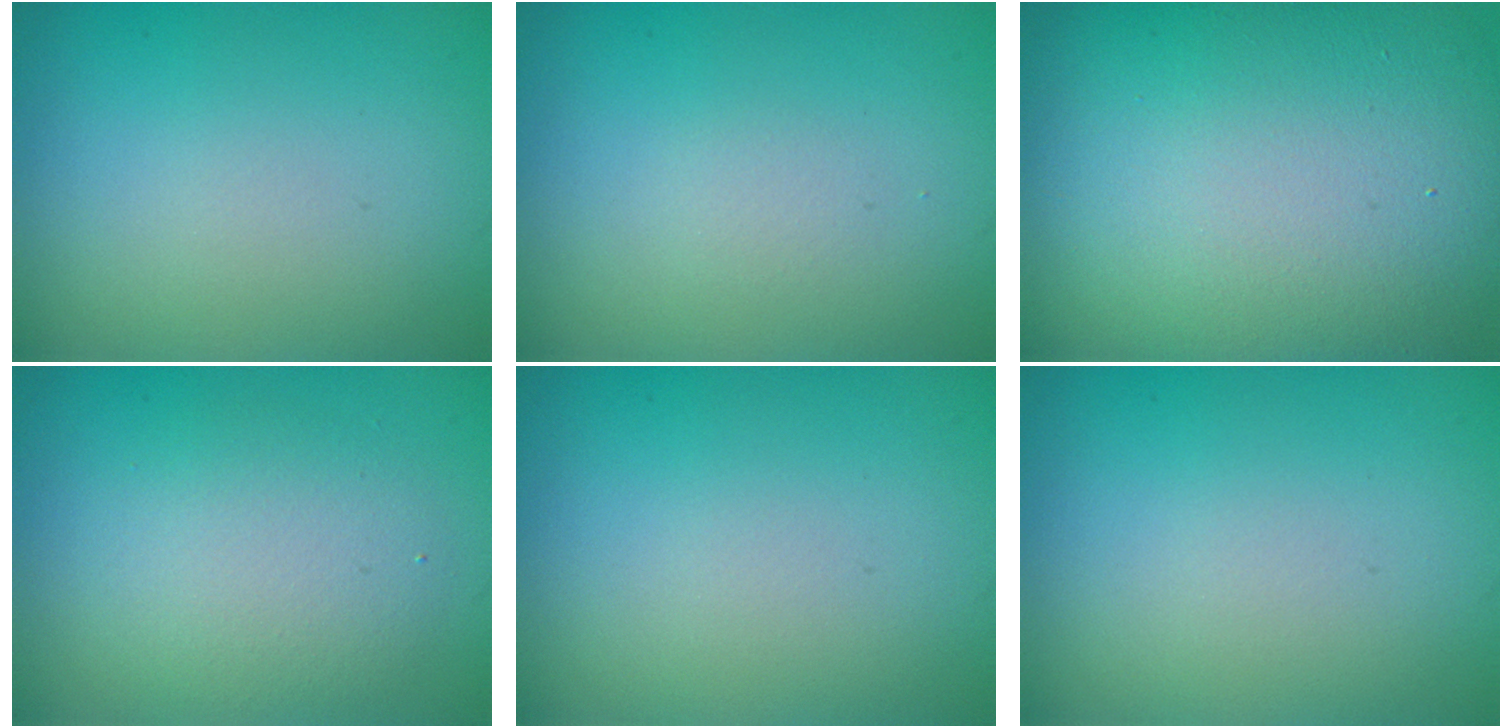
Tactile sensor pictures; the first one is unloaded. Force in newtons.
{"total": 0.6, "press": 0.6, "slide": 0.1}
{"total": 18.9, "press": 18.9, "slide": 1.2}
{"total": 3.7, "press": 3.7, "slide": 0.2}
{"total": 0.0}
{"total": 0.0}